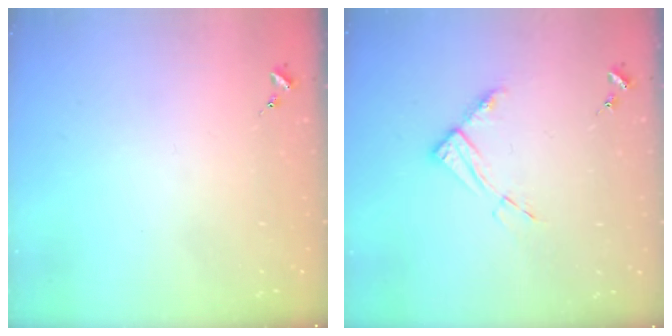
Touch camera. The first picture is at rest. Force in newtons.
{"total": 8.7, "press": 8.6, "slide": 0.9}